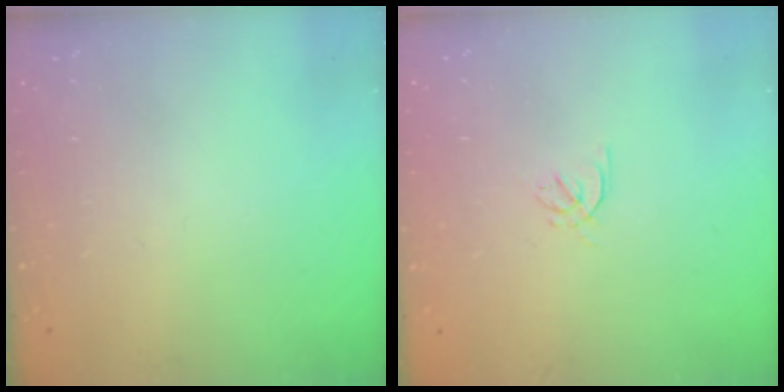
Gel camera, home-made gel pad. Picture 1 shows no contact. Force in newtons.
{"total": 2.2, "press": 2.1, "slide": 0.7}